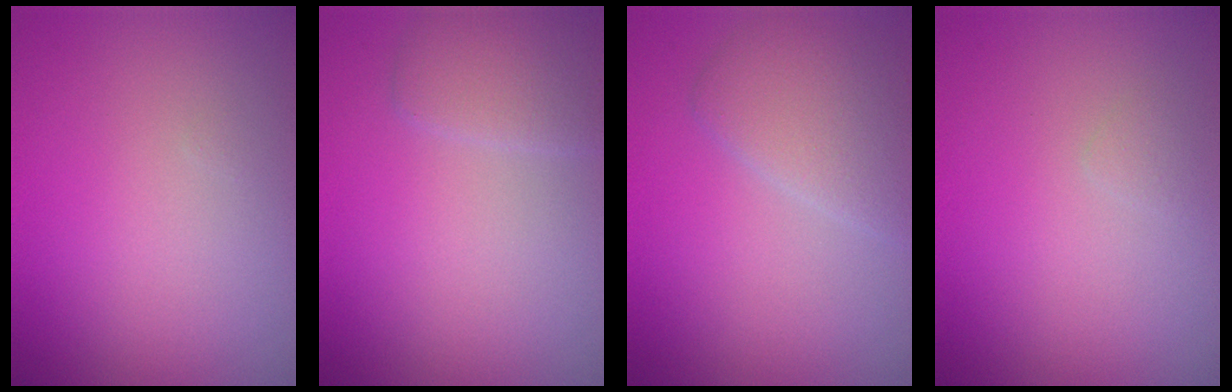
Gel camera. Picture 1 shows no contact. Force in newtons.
{"total": 2.4, "press": 2.4, "slide": 0.1}
{"total": 3.7, "press": 3.7, "slide": 0.3}
{"total": 0.6, "press": 0.6, "slide": 0.0}